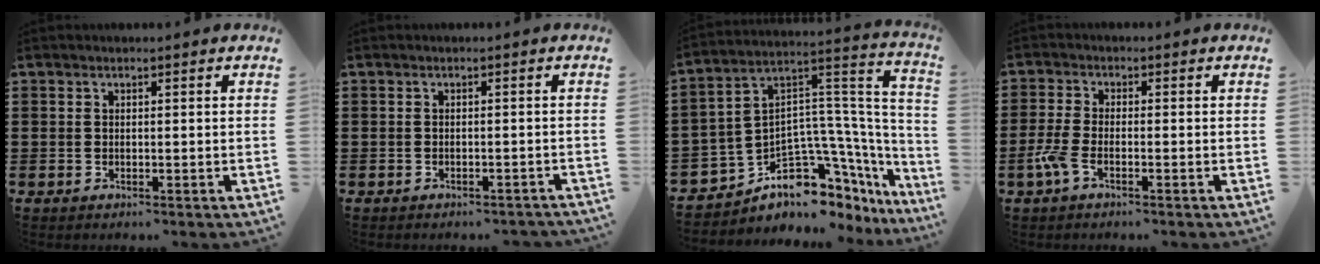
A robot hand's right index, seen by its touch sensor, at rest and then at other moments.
{"total": 0.9, "force": [-0.9, 0.3, 0.1], "torque": [-0.007, -0.001, -0.018]}
{"total": 7.8, "force": [-5.2, 4.8, 3.4], "torque": [-0.073, -0.019, -0.095]}
{"total": 3.5, "force": [-1.9, 0.9, 2.8], "torque": [-0.075, -0.005, -0.042]}